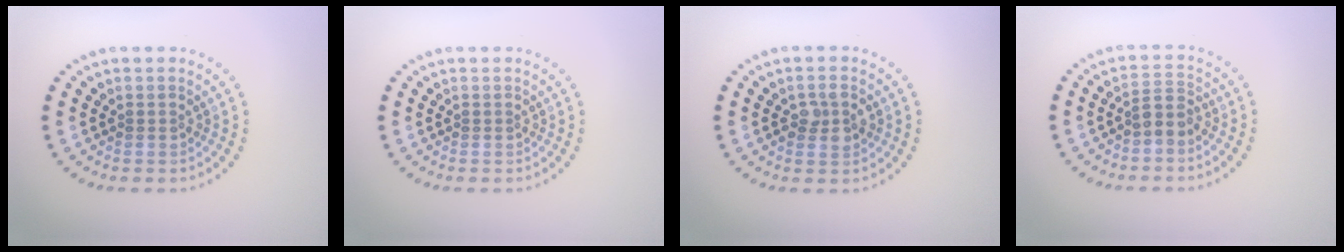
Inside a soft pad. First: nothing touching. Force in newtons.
{"total": 0.0}
{"total": 2.1, "press": 2.1, "slide": 0.1}
{"total": 2.0, "press": 1.6, "slide": 1.1}